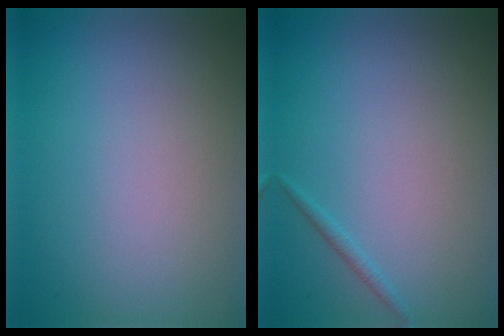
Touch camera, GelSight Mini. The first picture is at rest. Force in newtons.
{"total": 0.6, "press": 0.6, "slide": 0.0}